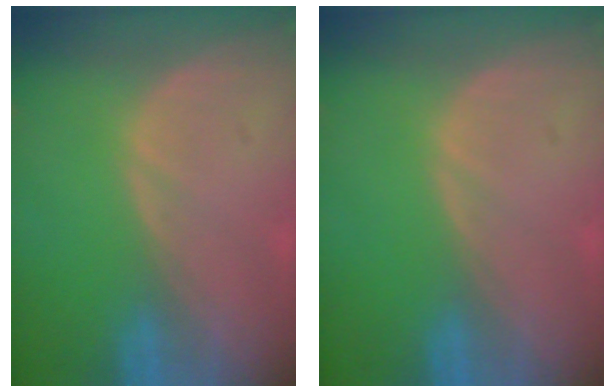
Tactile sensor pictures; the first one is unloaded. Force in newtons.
{"total": 0.0}